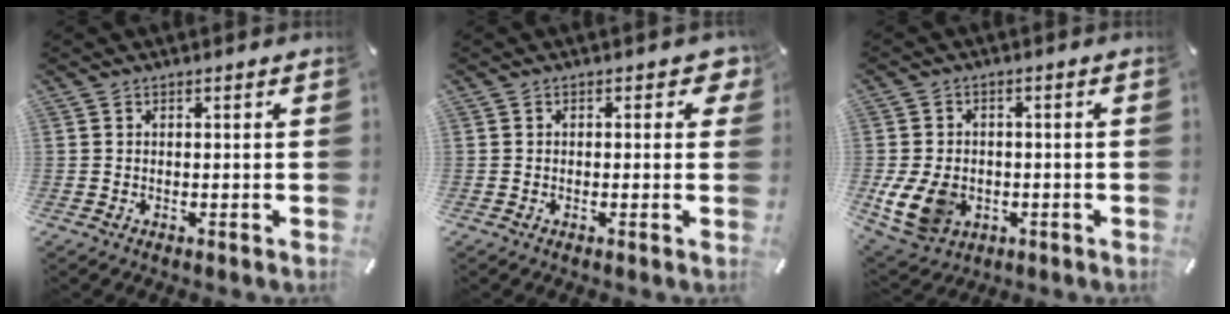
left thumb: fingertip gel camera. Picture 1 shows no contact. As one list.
[{"total": 2.4, "force": [0.3, 1.5, 1.9], "torque": [-0.013, -0.002, -0.001]}, {"total": 10.1, "force": [-2.3, 7.9, 5.9], "torque": [-0.141, 0.006, -0.041]}]